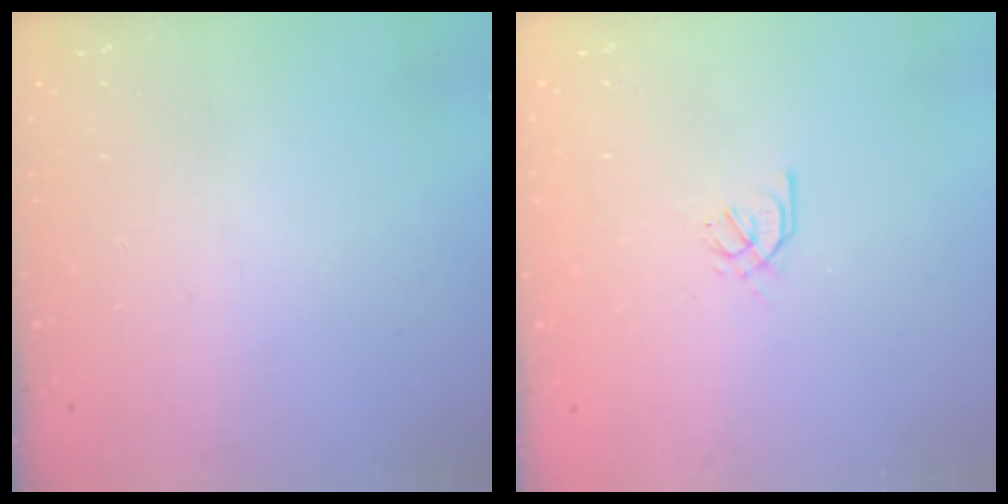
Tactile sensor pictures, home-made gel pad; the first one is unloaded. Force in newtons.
{"total": 2.6, "press": 2.5, "slide": 0.7}